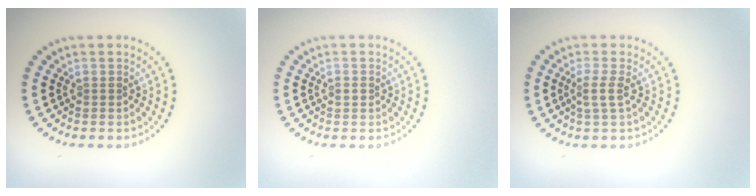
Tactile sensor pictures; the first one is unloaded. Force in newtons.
{"total": 0.9, "press": 0.9, "slide": 0.2}
{"total": 1.8, "press": 1.4, "slide": 1.1}